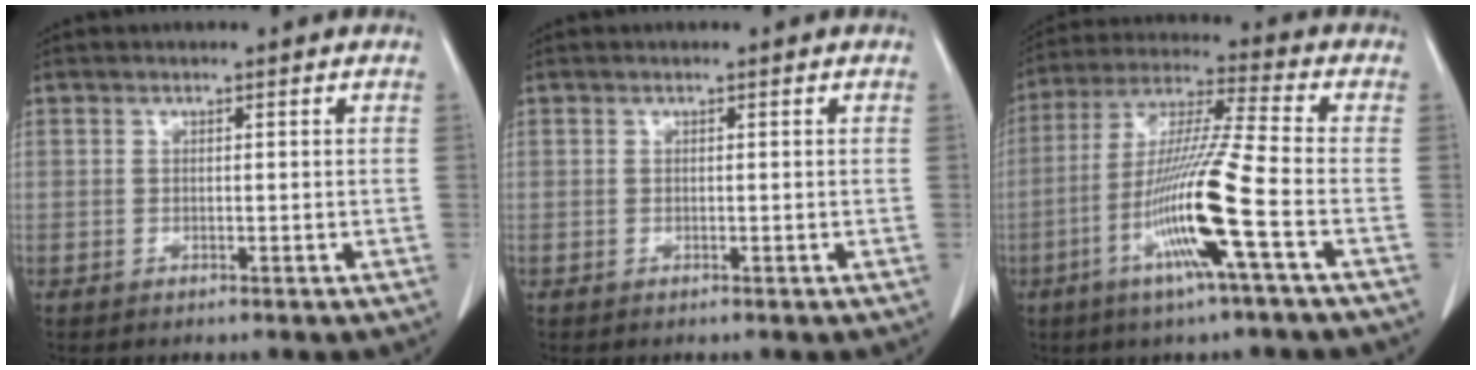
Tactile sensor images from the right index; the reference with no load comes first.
{"total": 0.0}
{"total": 14.4, "force": [-5.1, -1.2, 13.5], "torque": [-0.269, -0.013, -0.104]}